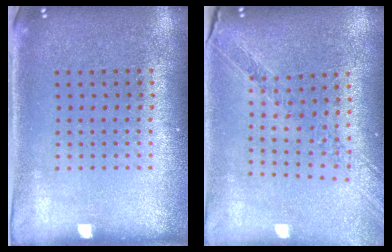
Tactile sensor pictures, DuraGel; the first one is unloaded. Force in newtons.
{"total": 1.2, "press": 1.2, "slide": 0.2}